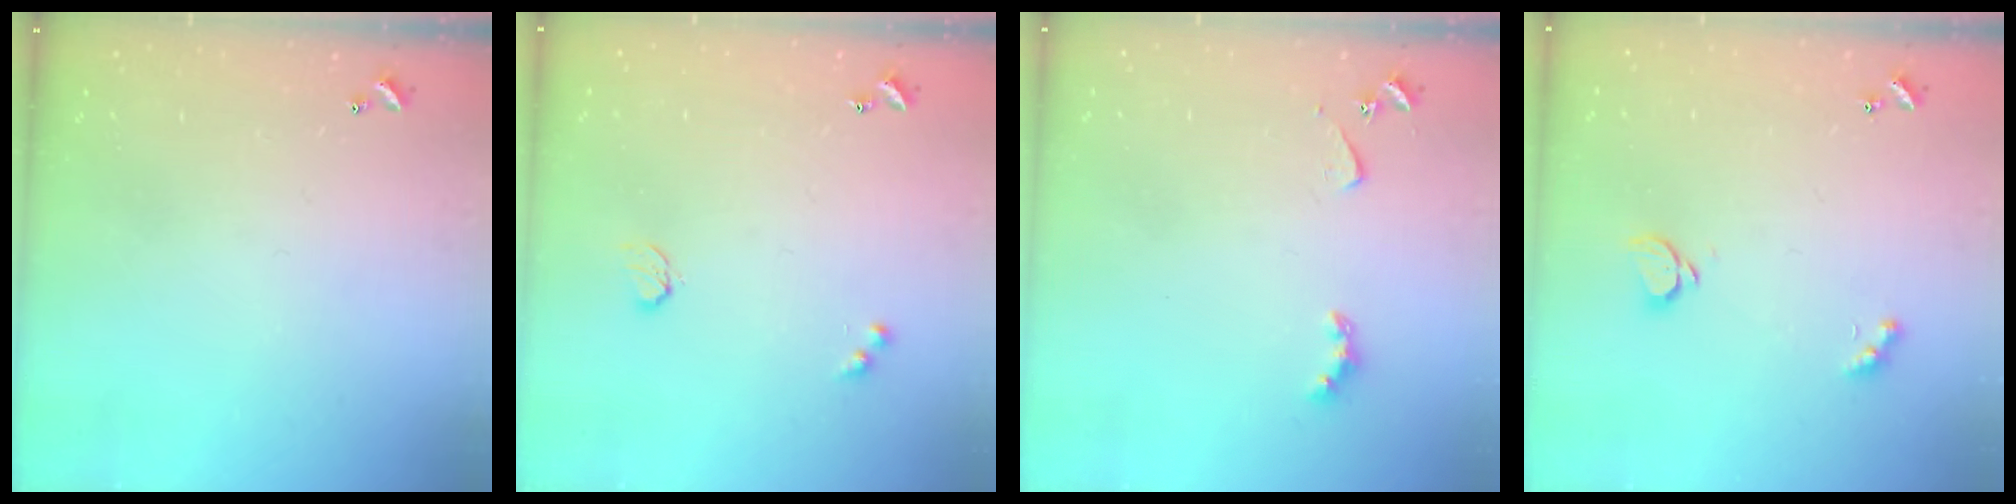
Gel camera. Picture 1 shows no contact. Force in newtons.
{"total": 2.9, "press": 2.9, "slide": 0.5}
{"total": 2.8, "press": 2.7, "slide": 0.5}
{"total": 1.9, "press": 1.8, "slide": 0.5}